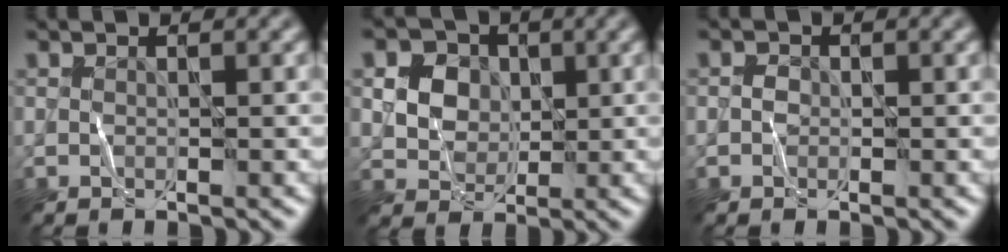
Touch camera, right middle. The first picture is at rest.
{"total": 5.5, "force": [1.5, 4.7, 2.5], "torque": [-0.052, 0.014, 0.017]}
{"total": 0.8, "force": [-0.3, 0.7, 0.2], "torque": [-0.005, 0.002, -0.007]}